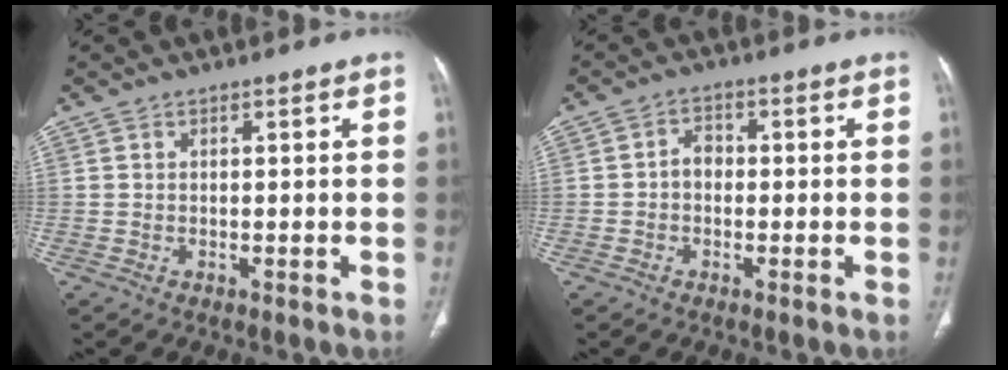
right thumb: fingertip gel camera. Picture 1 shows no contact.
{"total": 3.0, "force": [-0.4, 2.3, 1.8], "torque": [-0.012, 0.016, -0.016]}